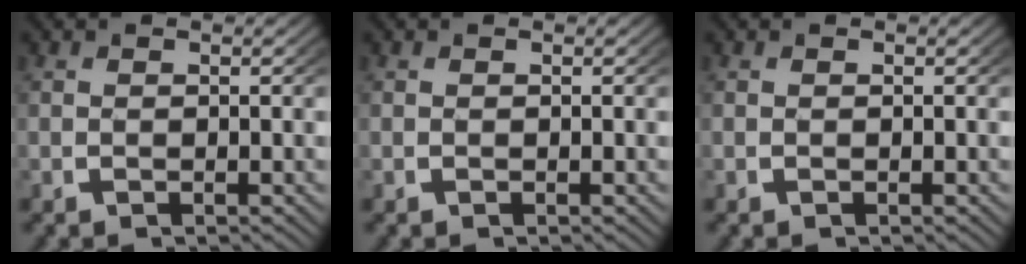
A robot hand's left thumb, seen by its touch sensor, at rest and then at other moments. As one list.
[{"total": 0.0}, {"total": 0.0}]